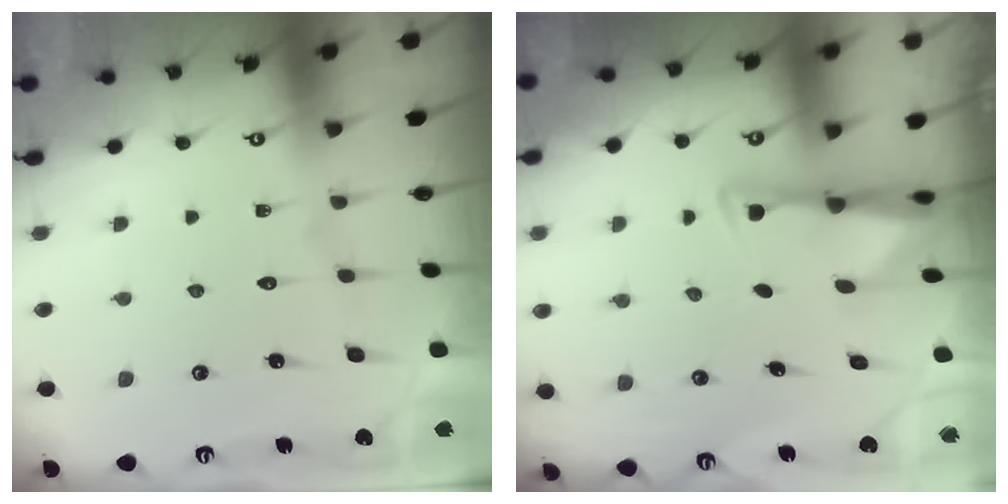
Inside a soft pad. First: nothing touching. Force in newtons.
{"total": 3.0, "press": 2.9, "slide": 0.5}